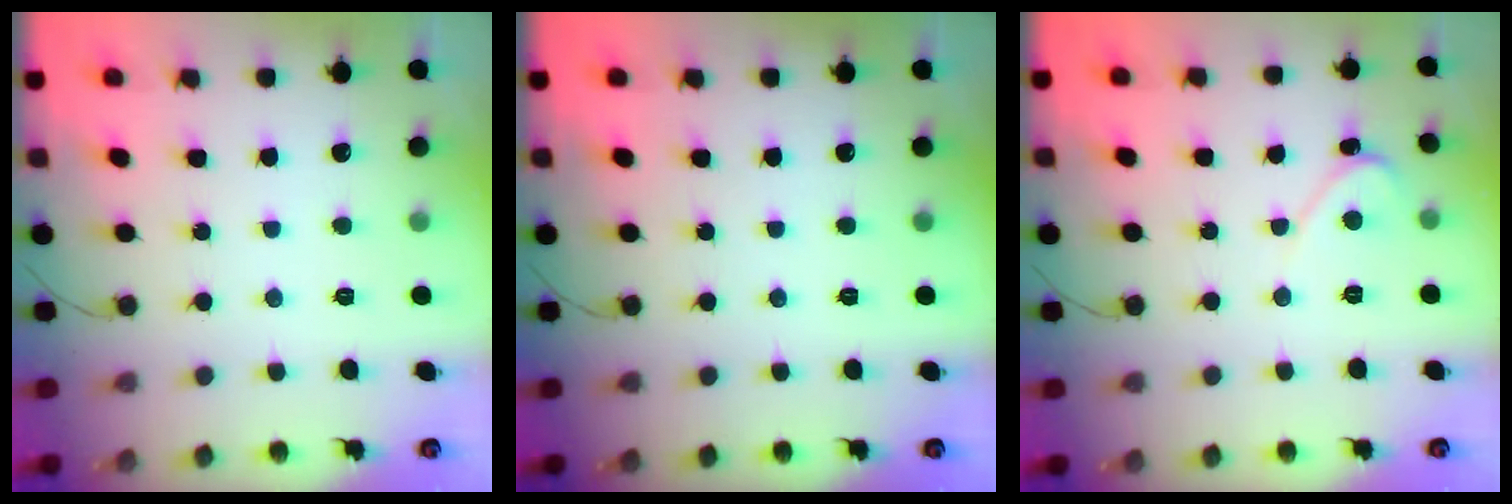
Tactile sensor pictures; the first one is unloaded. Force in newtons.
{"total": 0.0}
{"total": 2.1, "press": 2.1, "slide": 0.2}